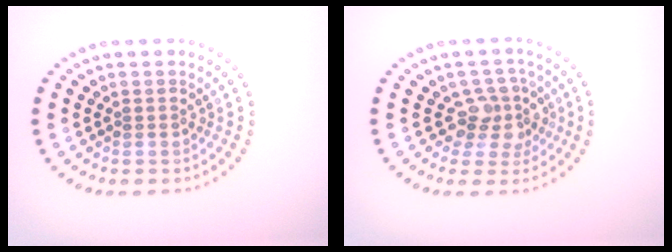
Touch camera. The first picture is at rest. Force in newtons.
{"total": 3.1, "press": 2.6, "slide": 1.6}